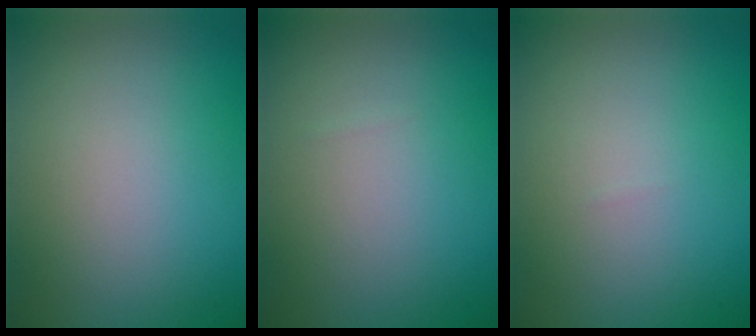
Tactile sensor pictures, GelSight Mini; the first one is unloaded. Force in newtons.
{"total": 0.0}
{"total": 0.0}